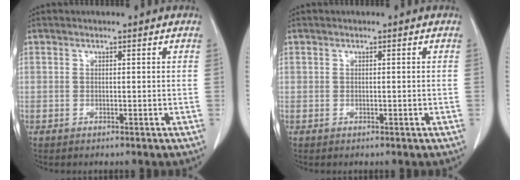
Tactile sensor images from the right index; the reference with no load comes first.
{"total": 0.0}